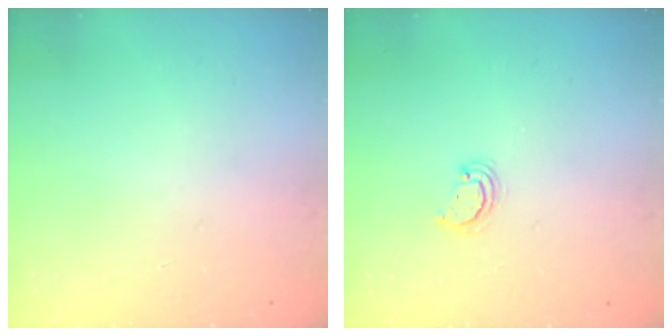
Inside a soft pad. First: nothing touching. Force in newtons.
{"total": 2.6, "press": 2.6, "slide": 0.3}